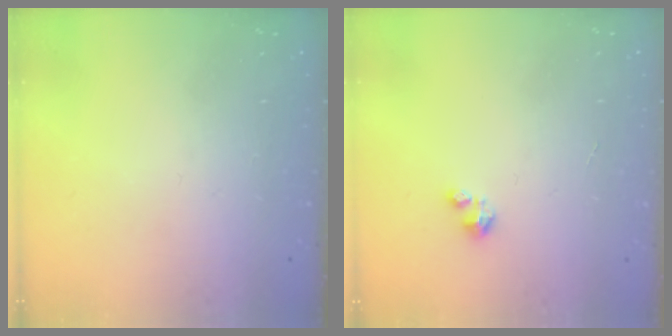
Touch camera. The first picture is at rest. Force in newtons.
{"total": 1.2, "press": 1.2, "slide": 0.2}